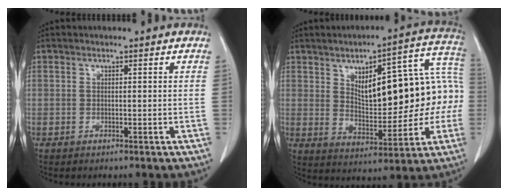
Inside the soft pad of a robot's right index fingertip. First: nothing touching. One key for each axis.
{"total": 18.2, "fx": 2.0, "fy": 7.0, "fz": 16.7, "tx": -0.221, "ty": 0.043, "tz": 0.039}